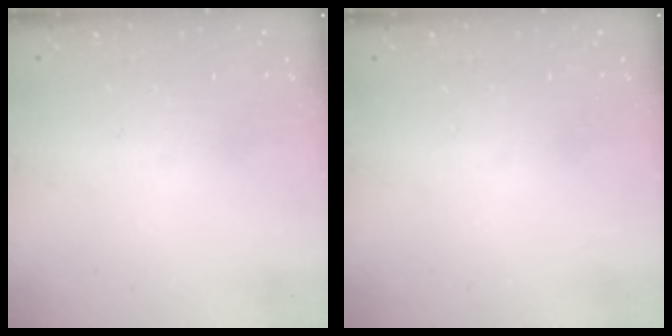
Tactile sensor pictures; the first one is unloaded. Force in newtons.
{"total": 0.0}